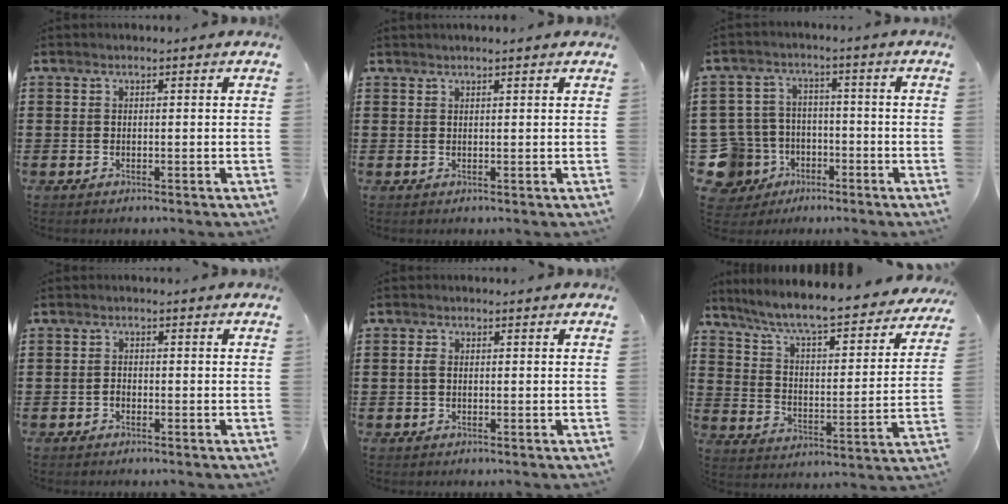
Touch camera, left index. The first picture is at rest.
{"total": 1.0, "force": [0.8, -0.1, 0.5], "torque": [-0.010, -0.001, 0.016]}
{"total": 9.1, "force": [-4.1, 7.6, 2.7], "torque": [-0.108, 0.020, -0.080]}
{"total": 0.9, "force": [-0.5, 0.5, 0.6], "torque": [-0.015, -0.001, -0.009]}
{"total": 1.5, "force": [0.0, 0.9, 1.3], "torque": [-0.034, 0.001, -0.003]}
{"total": 7.6, "force": [6.7, 0.1, 3.7], "torque": [-0.098, -0.049, 0.109]}